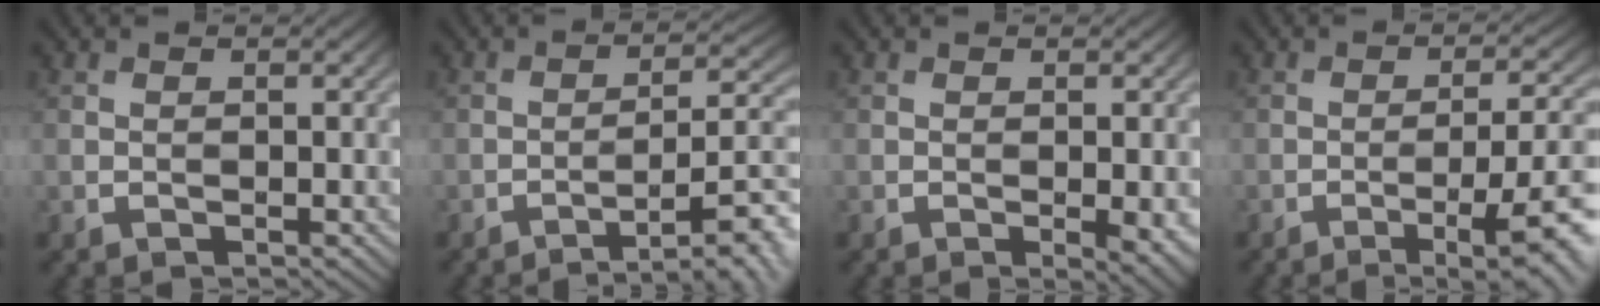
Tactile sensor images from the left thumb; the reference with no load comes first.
{"total": 9.4, "force": [-5.4, 2.2, 7.4], "torque": [-0.108, 0.010, -0.076]}
{"total": 2.7, "force": [-0.7, 0.6, 2.6], "torque": [-0.041, -0.007, -0.009]}
{"total": 9.1, "force": [-3.4, 2.1, 8.1], "torque": [-0.121, -0.003, -0.045]}